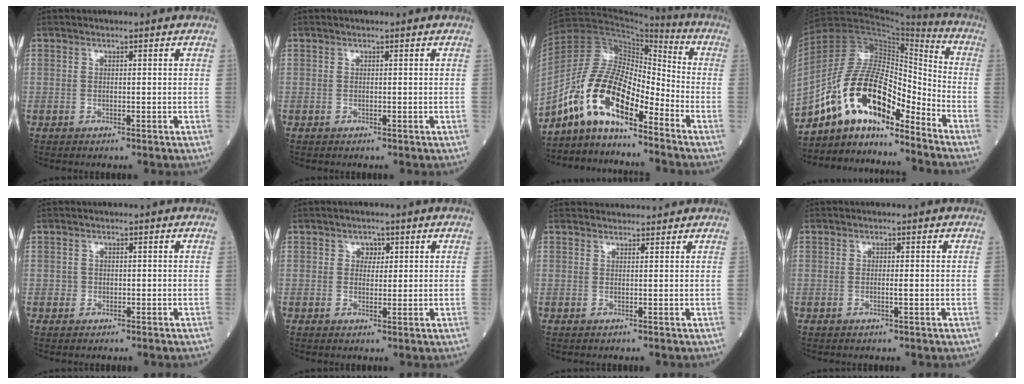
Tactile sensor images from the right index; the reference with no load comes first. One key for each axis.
{"total": 0.0}
{"total": 12.6, "fx": -8.5, "fy": 3.7, "fz": 8.5, "tx": -0.177, "ty": 0.027, "tz": -0.157}
{"total": 16.3, "fx": -11.3, "fy": 5.4, "fz": 10.4, "tx": -0.193, "ty": 0.041, "tz": -0.200}
{"total": 0.7, "fx": -0.2, "fy": 0.6, "fz": 0.0, "tx": 0.001, "ty": 0.005, "tz": -0.006}
{"total": 1.8, "fx": 0.7, "fy": 1.4, "fz": 0.9, "tx": -0.006, "ty": 0.000, "tz": 0.008}
{"total": 4.5, "fx": 4.4, "fy": 0.5, "fz": 0.7, "tx": -0.014, "ty": 0.033, "tz": 0.048}
{"total": 0.8, "fx": -0.2, "fy": -0.1, "fz": 0.8, "tx": -0.015, "ty": -0.001, "tz": -0.004}